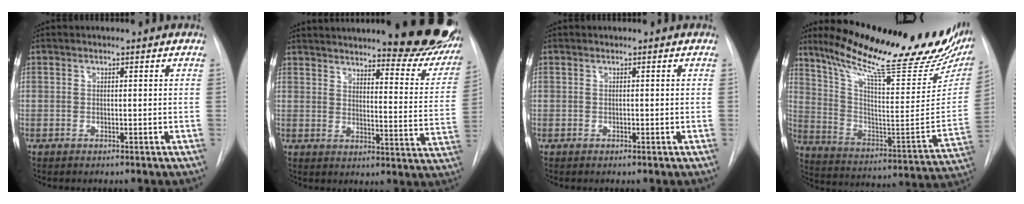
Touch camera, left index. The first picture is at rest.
{"total": 25.2, "force": [21.1, 4.4, 13.1], "torque": [-0.163, -0.048, 0.253]}
{"total": 0.0}
{"total": 30.8, "force": [24.2, 5.1, 18.4], "torque": [-0.293, -0.057, 0.339]}